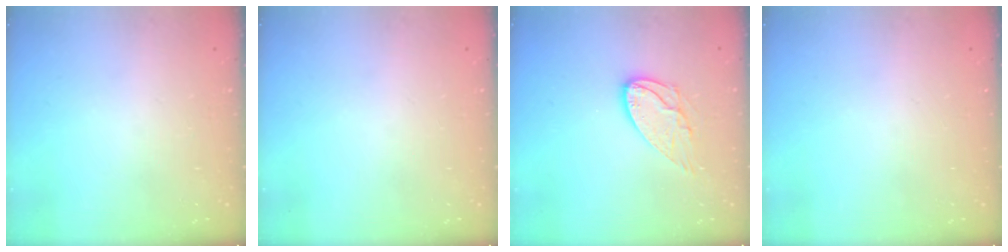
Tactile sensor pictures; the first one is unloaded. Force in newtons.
{"total": 0.0}
{"total": 10.0, "press": 10.0, "slide": 0.8}
{"total": 0.0}